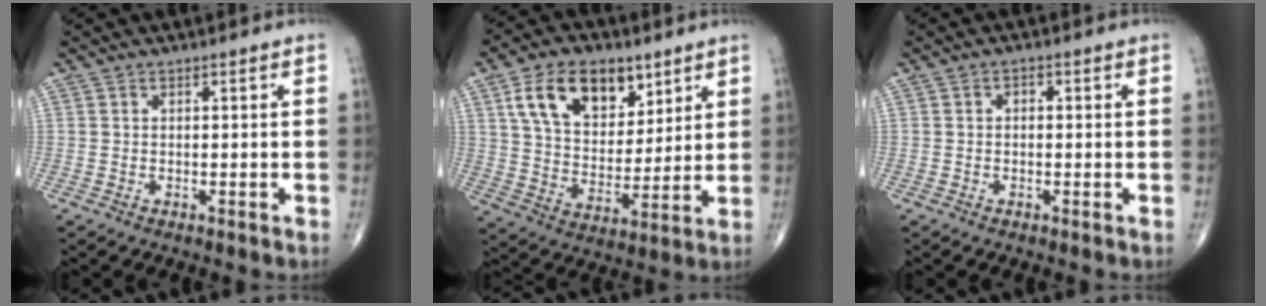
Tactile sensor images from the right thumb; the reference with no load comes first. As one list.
[{"total": 16.3, "force": [8.0, 10.0, 9.9], "torque": [-0.130, -0.031, 0.150]}, {"total": 1.3, "force": [0.1, 0.9, 0.9], "torque": [-0.006, 0.006, -0.003]}]